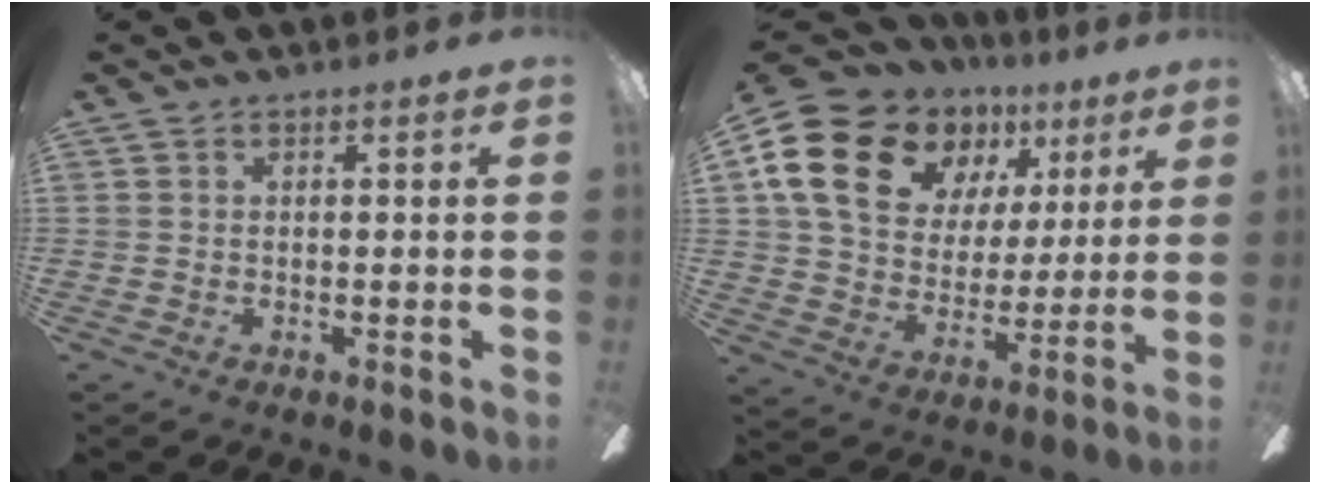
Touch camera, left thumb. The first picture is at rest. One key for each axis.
{"total": 19.5, "fx": 10.0, "fy": 13.6, "fz": 9.7, "tx": -0.173, "ty": -0.037, "tz": 0.195}